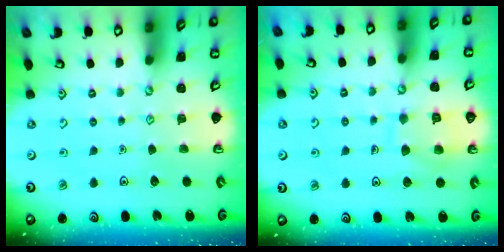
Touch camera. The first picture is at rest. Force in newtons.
{"total": 10.1, "press": 10.1, "slide": 0.9}